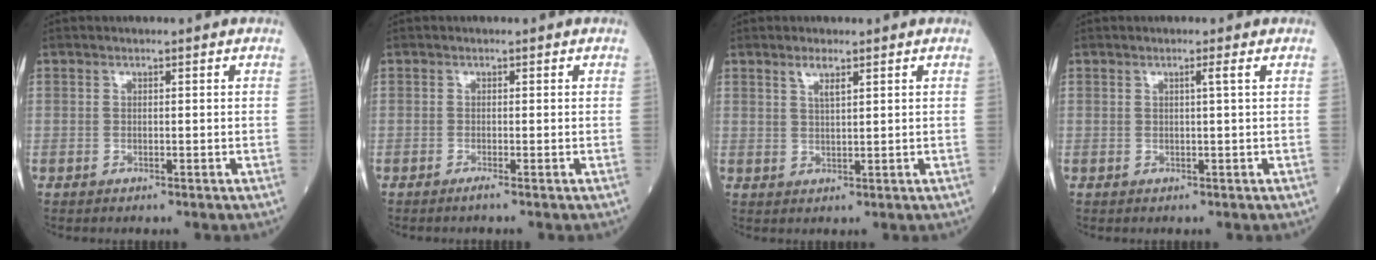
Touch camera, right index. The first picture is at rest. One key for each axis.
{"total": 0.6, "fx": -0.4, "fy": -0.2, "fz": 0.4, "tx": -0.004, "ty": 0.000, "tz": -0.011}
{"total": 2.2, "fx": 1.4, "fy": 0.2, "fz": 1.7, "tx": -0.037, "ty": 0.002, "tz": 0.029}
{"total": 1.0, "fx": 0.3, "fy": -0.5, "fz": 0.8, "tx": -0.019, "ty": -0.003, "tz": 0.008}